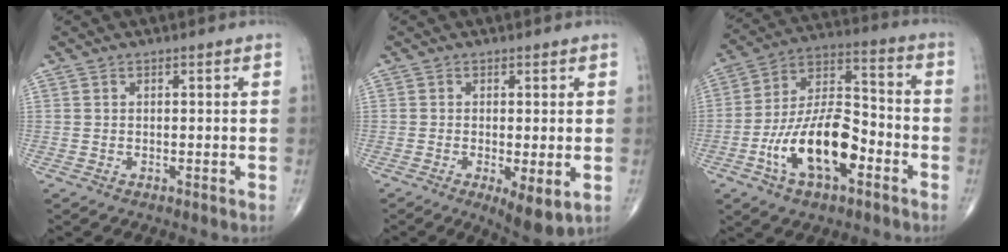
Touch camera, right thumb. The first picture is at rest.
{"total": 6.4, "force": [-1.7, 2.1, 5.8], "torque": [-0.096, -0.021, -0.024]}
{"total": 17.6, "force": [-6.5, 8.5, 14.0], "torque": [-0.237, 0.045, -0.117]}